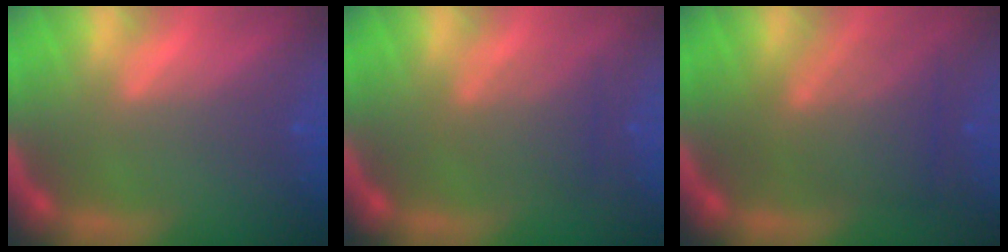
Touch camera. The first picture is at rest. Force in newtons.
{"total": 3.0}
{"total": 6.0}